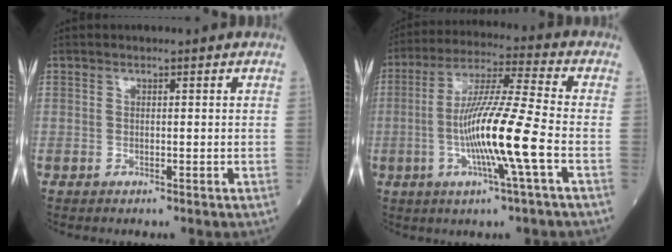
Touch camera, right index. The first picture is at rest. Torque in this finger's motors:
{"motor_torque": [1.97, -0.17, 0.97, 0.21]}